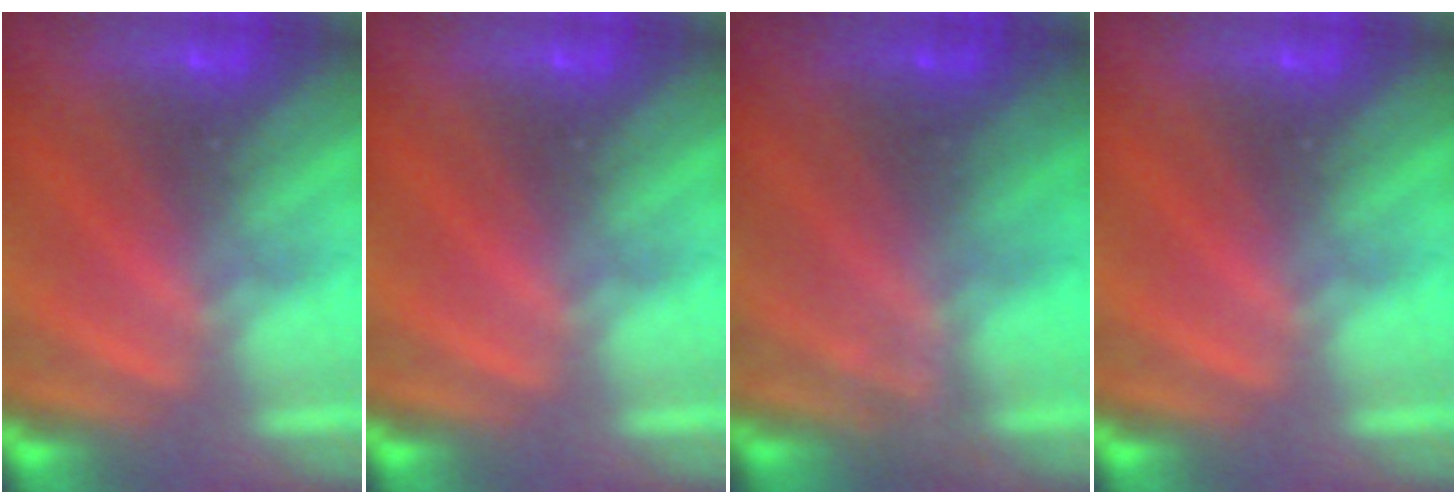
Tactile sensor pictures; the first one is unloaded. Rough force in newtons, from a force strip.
{"total": 0.0}
{"total": 1.1}
{"total": 0.0}